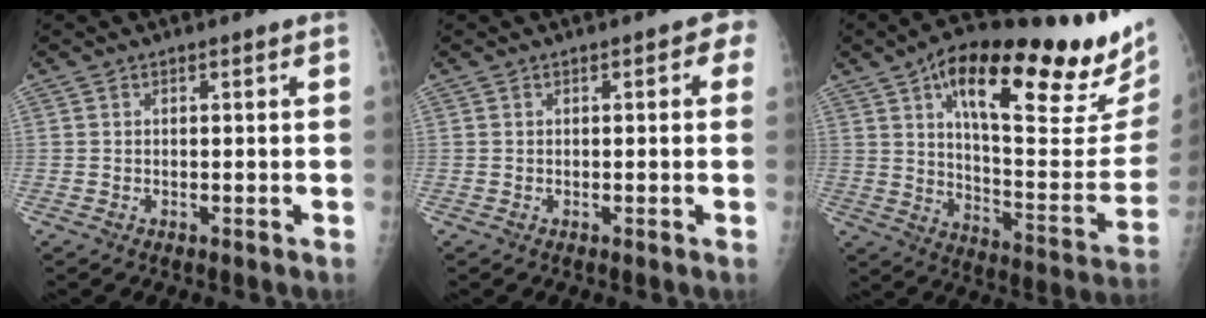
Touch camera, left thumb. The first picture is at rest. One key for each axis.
{"total": 2.5, "fx": 0.5, "fy": 1.3, "fz": 2.1, "tx": -0.007, "ty": 0.004, "tz": -0.001}
{"total": 31.7, "fx": 17.0, "fy": 9.5, "fz": 25.1, "tx": -0.319, "ty": -0.029, "tz": 0.263}